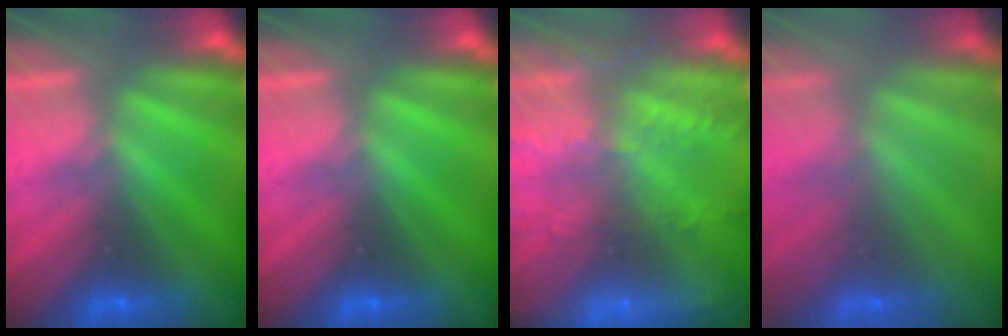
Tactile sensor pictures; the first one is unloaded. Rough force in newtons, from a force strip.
{"total": 0.0}
{"total": 6.6}
{"total": 2.1}